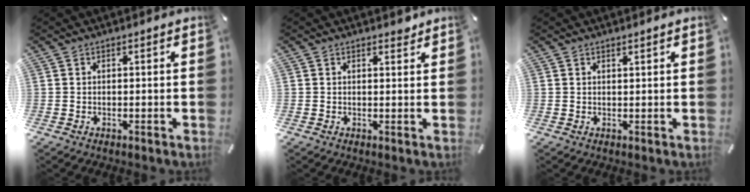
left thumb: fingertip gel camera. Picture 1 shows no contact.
{"total": 1.6, "force": [1.3, 1.0, 0.1], "torque": [0.013, -0.007, 0.022]}
{"total": 0.7, "force": [0.6, 0.3, 0.1], "torque": [-0.002, -0.001, 0.012]}